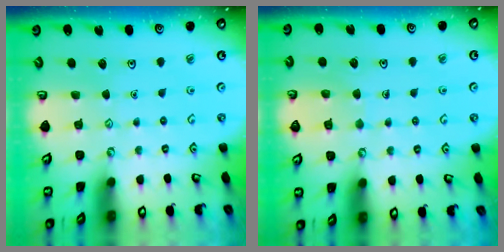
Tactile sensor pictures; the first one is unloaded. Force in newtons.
{"total": 5.2, "press": 5.2, "slide": 0.4}